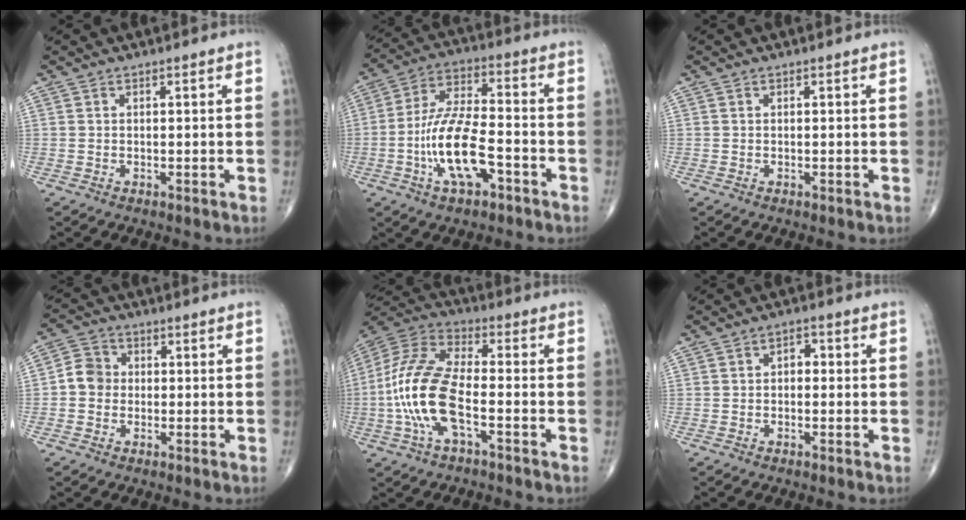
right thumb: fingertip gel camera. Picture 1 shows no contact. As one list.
[{"total": 13.9, "force": [-4.9, 5.5, 11.8], "torque": [-0.228, 0.036, -0.090]}, {"total": 0.0}, {"total": 4.9, "force": [-0.4, 4.5, 2.0], "torque": [-0.021, 0.014, -0.017]}, {"total": 15.8, "force": [-3.8, 6.2, 14.0], "torque": [-0.307, 0.032, -0.079]}, {"total": 2.6, "force": [0.0, 1.8, 1.9], "torque": [-0.010, 0.010, -0.009]}]